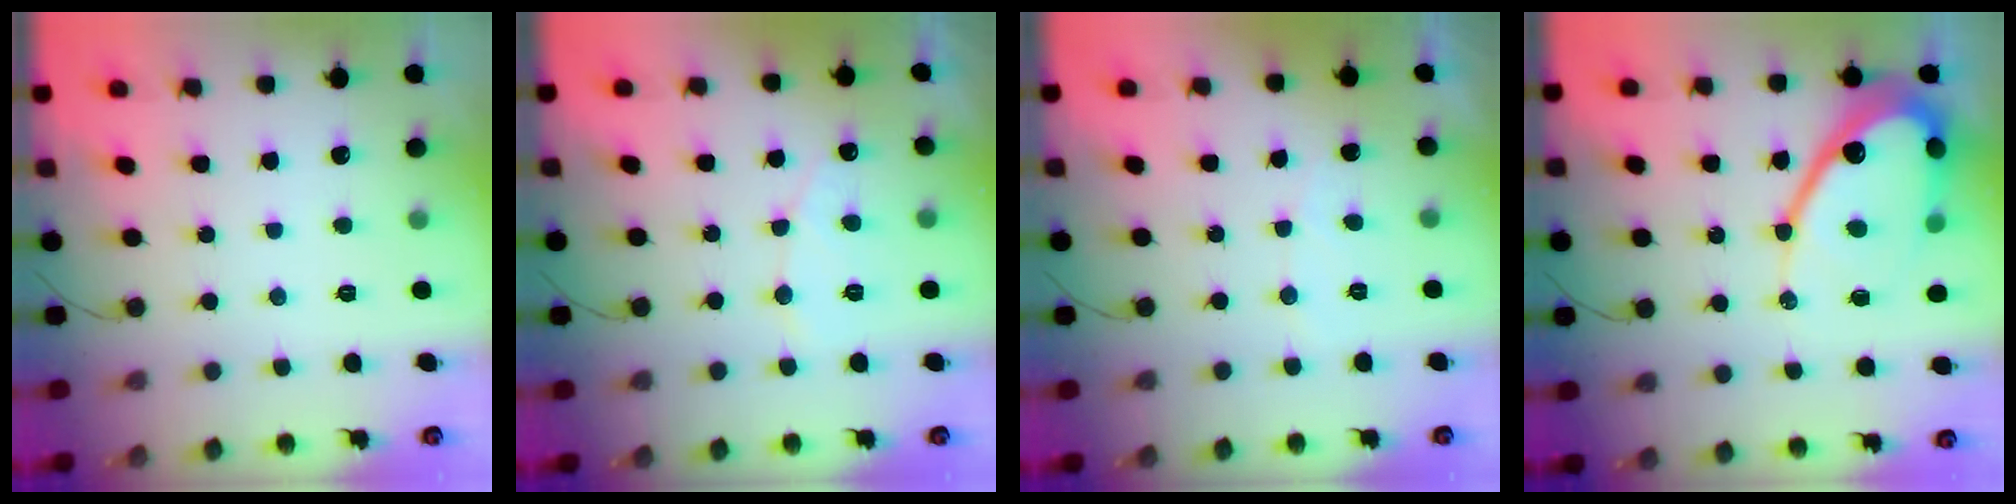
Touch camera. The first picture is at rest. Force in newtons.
{"total": 6.3, "press": 6.3, "slide": 0.2}
{"total": 2.8, "press": 2.8, "slide": 0.2}
{"total": 17.4, "press": 17.3, "slide": 1.4}